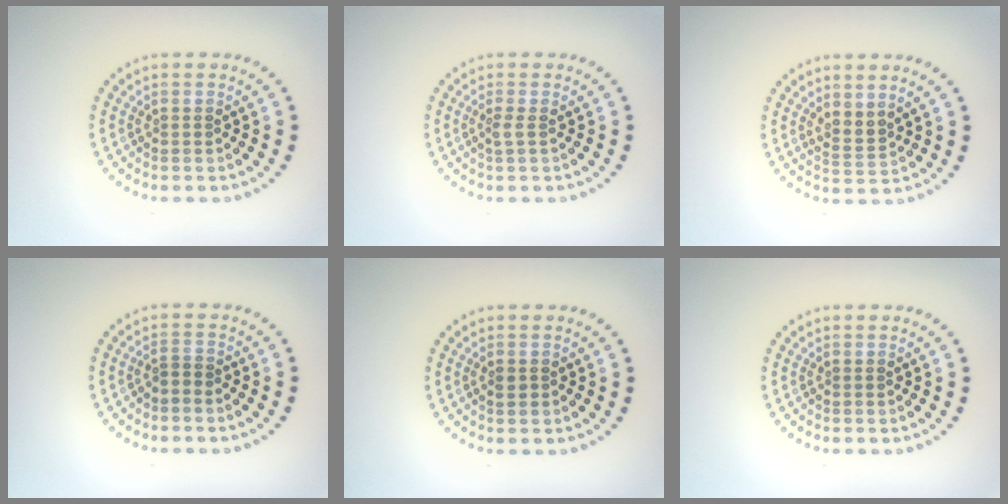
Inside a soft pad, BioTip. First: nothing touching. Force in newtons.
{"total": 0.9, "press": 0.7, "slide": 0.6}
{"total": 2.0, "press": 1.5, "slide": 1.3}
{"total": 0.9, "press": 0.7, "slide": 0.7}
{"total": 0.9, "press": 0.9, "slide": 0.2}
{"total": 0.0}